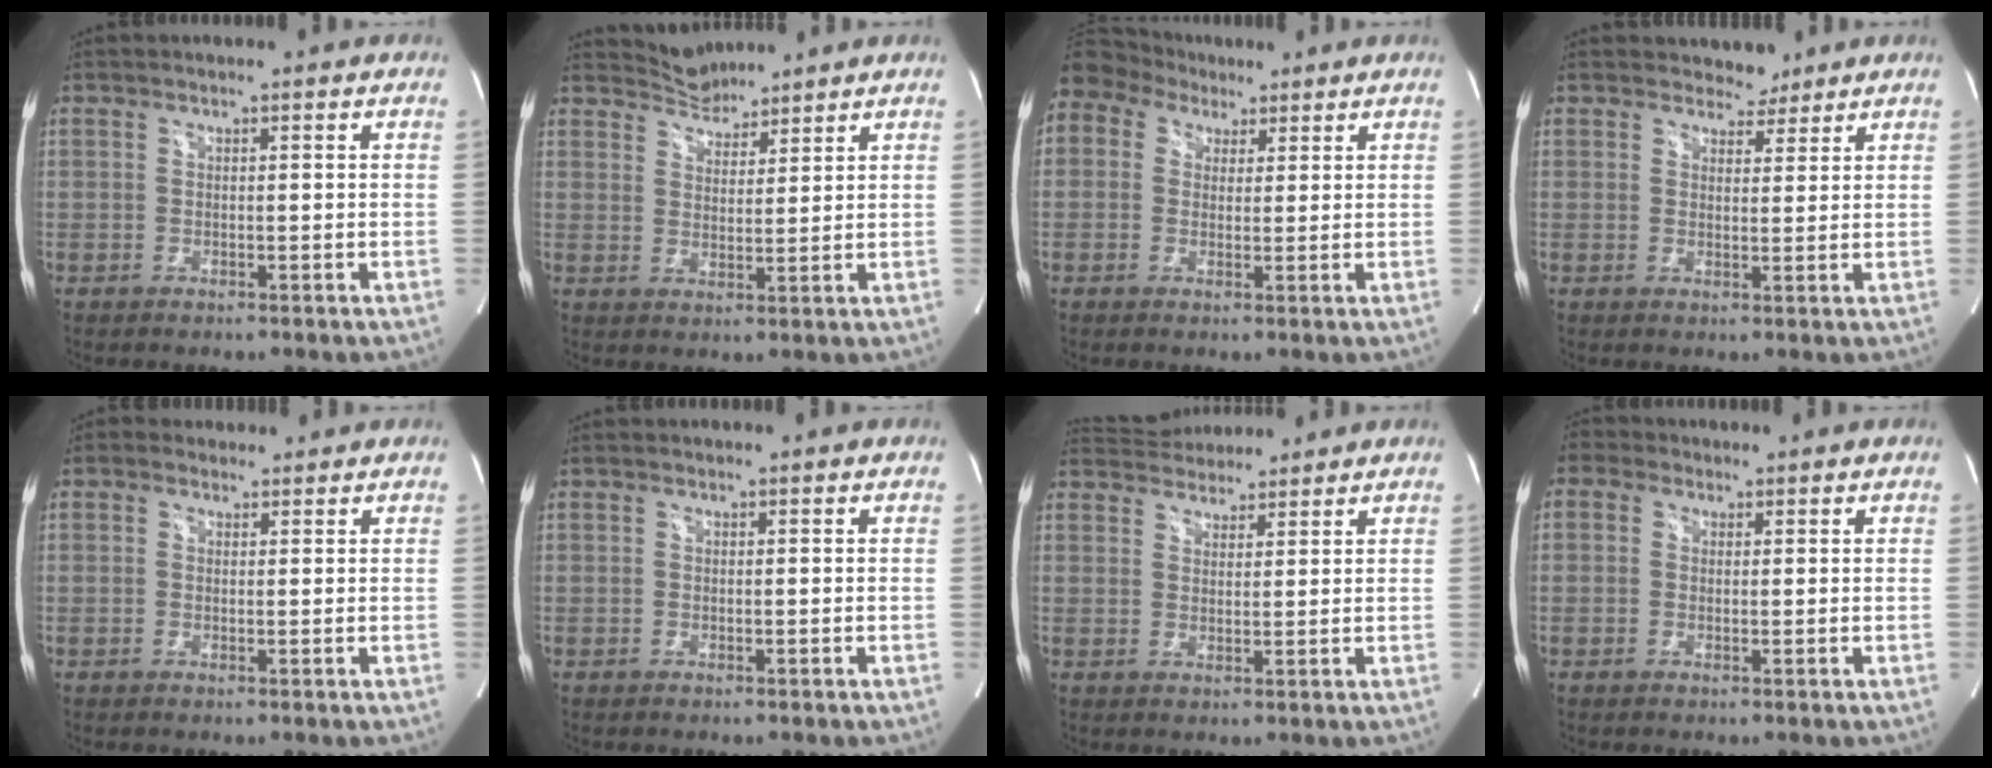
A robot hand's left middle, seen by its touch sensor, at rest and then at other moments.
{"total": 4.7, "force": [4.6, 0.9, 0.0], "torque": [-0.003, 0.012, 0.086]}
{"total": 12.4, "force": [7.4, 9.3, 3.7], "torque": [-0.135, 0.068, 0.143]}
{"total": 3.3, "force": [2.9, 1.5, 0.2], "torque": [0.001, 0.000, 0.042]}
{"total": 1.7, "force": [1.3, 1.1, -0.1], "torque": [-0.001, 0.017, 0.018]}
{"total": 0.0}
{"total": 7.3, "force": [7.0, 1.7, 1.4], "torque": [-0.027, 0.026, 0.111]}
{"total": 1.4, "force": [0.6, 1.2, 0.0], "torque": [-0.011, 0.013, 0.013]}